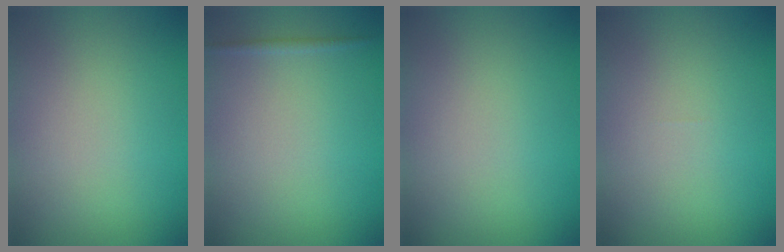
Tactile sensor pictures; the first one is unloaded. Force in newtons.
{"total": 0.5, "press": 0.5, "slide": 0.1}
{"total": 0.0}
{"total": 0.0}